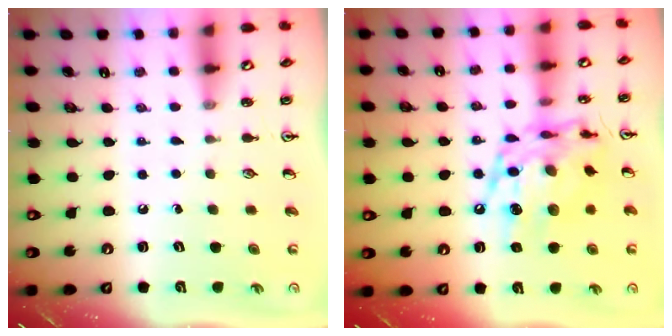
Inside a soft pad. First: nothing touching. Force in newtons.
{"total": 16.1, "press": 16.0, "slide": 1.3}